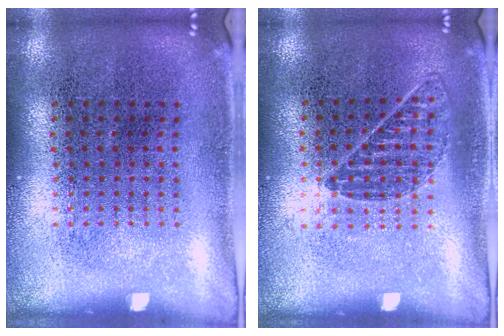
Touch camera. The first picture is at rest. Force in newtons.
{"total": 0.8, "press": 0.8, "slide": 0.2}